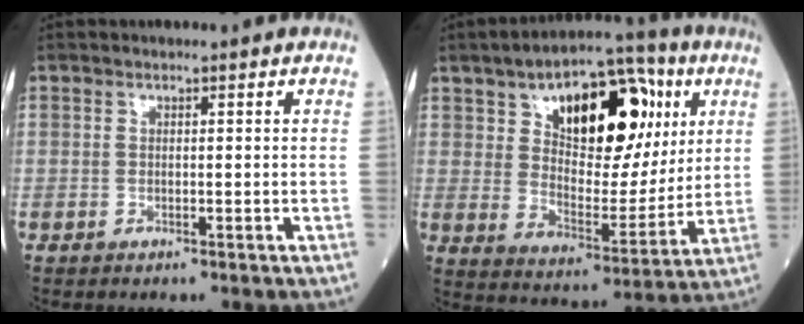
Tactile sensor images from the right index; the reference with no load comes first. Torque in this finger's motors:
{"motor_torque": [0.59, 0.21, 0.33, 0.08]}